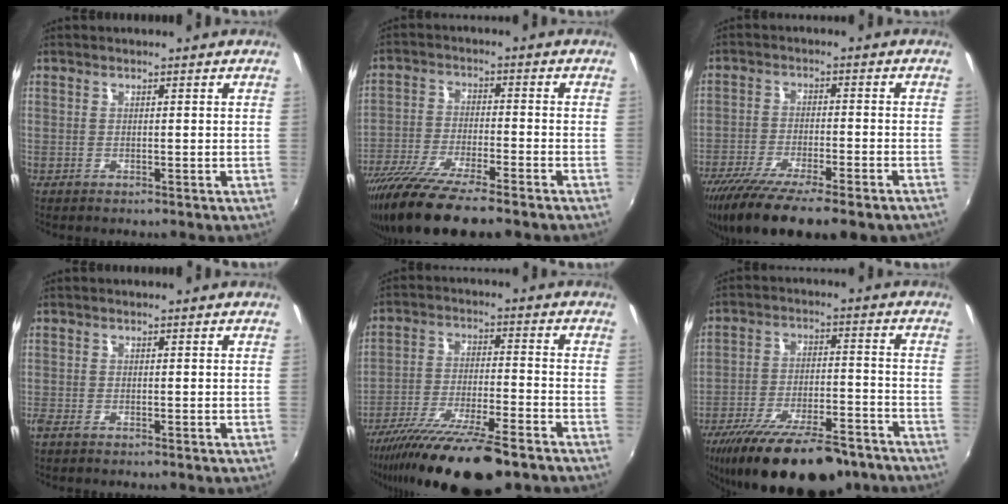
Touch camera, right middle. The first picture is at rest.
{"total": 16.0, "force": [-12.7, 2.2, 9.5], "torque": [-0.199, -0.048, -0.226]}
{"total": 18.0, "force": [-13.8, 3.6, 11.0], "torque": [-0.210, -0.067, -0.215]}
{"total": 1.2, "force": [-0.9, 0.3, 0.7], "torque": [-0.017, -0.007, -0.019]}
{"total": 19.1, "force": [-14.9, 3.1, 11.6], "torque": [-0.224, -0.054, -0.250]}
{"total": 22.1, "force": [-17.1, 6.9, 12.1], "torque": [-0.224, -0.036, -0.253]}